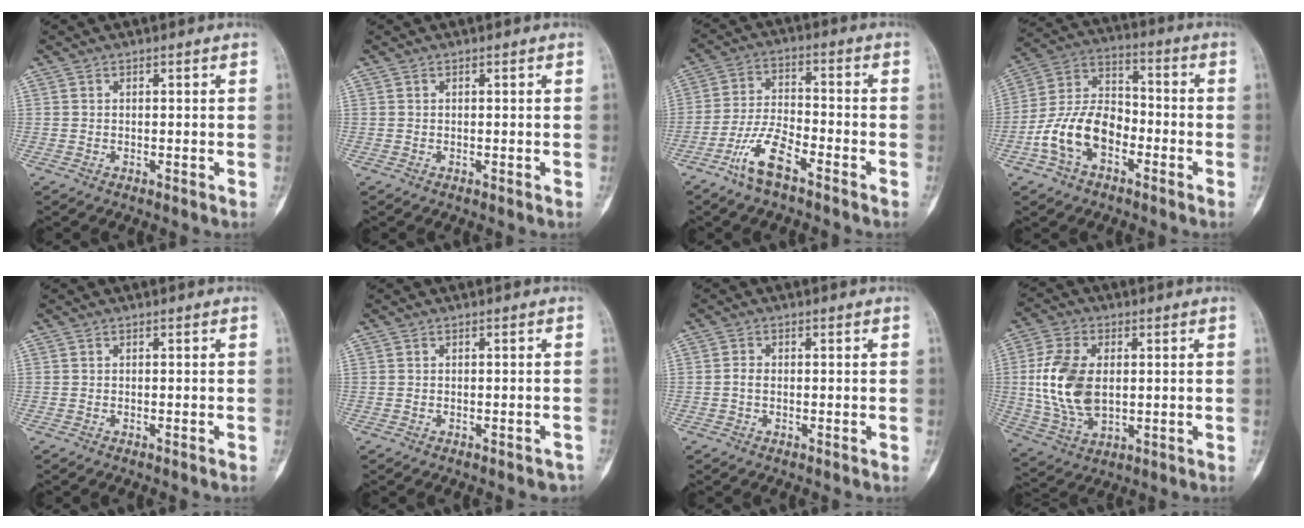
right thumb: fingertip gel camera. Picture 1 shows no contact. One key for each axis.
{"total": 0.0}
{"total": 8.6, "fx": -5.5, "fy": 2.6, "fz": 6.1, "tx": -0.130, "ty": 0.026, "tz": -0.109}
{"total": 13.2, "fx": -5.0, "fy": 8.3, "fz": 9.0, "tx": -0.164, "ty": 0.048, "tz": -0.099}
{"total": 0.5, "fx": -0.4, "fy": 0.0, "fz": 0.3, "tx": -0.010, "ty": -0.001, "tz": -0.006}
{"total": 2.5, "fx": -2.1, "fy": 1.0, "fz": 0.9, "tx": -0.012, "ty": 0.012, "tz": -0.019}
{"total": 1.3, "fx": -0.3, "fy": 0.9, "fz": 0.9, "tx": -0.015, "ty": 0.003, "tz": -0.008}
{"total": 13.6, "fx": 0.8, "fy": 8.2, "fz": 10.8, "tx": -0.216, "ty": -0.004, "tz": 0.021}